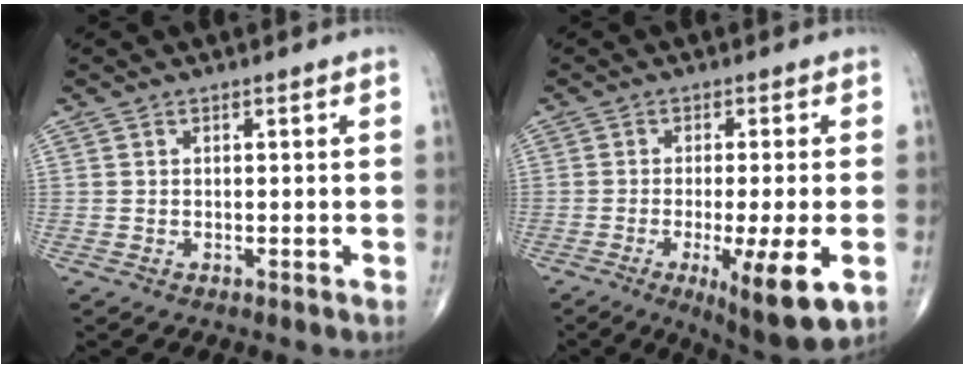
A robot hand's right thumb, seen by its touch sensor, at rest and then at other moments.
{"total": 11.8, "force": [-3.8, 2.2, 11.0], "torque": [-0.172, -0.017, -0.052]}